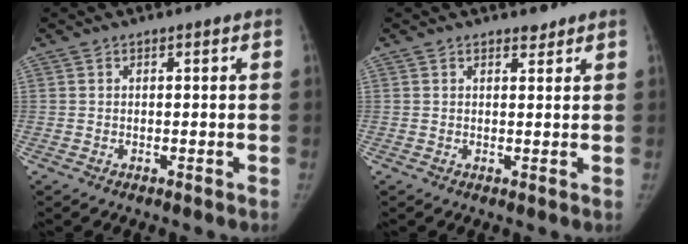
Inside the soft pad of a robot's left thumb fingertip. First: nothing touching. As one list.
[{"total": 1.3, "force": [1.1, 0.6, 0.2], "torque": [0.005, -0.008, 0.013]}]